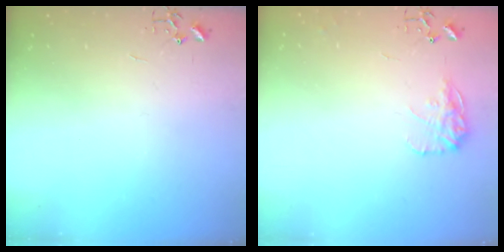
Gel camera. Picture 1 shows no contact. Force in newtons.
{"total": 10.9, "press": 10.9, "slide": 0.4}